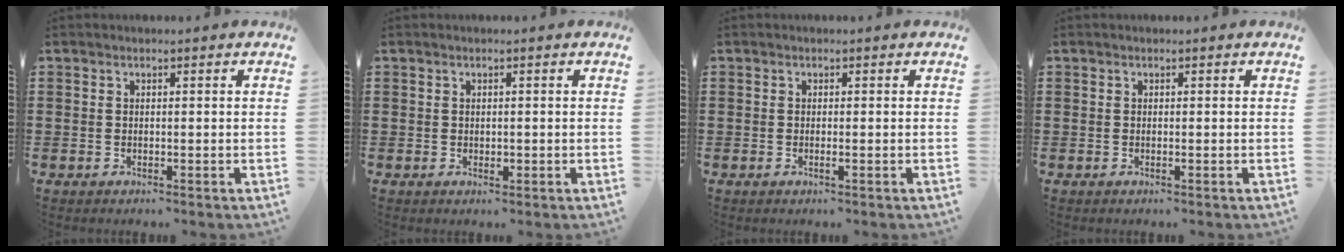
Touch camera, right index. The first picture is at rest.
{"total": 0.6, "force": [0.0, 0.5, 0.3], "torque": [-0.007, 0.001, 0.000]}
{"total": 0.6, "force": [-0.2, 0.0, 0.6], "torque": [-0.010, -0.004, -0.003]}
{"total": 0.0}